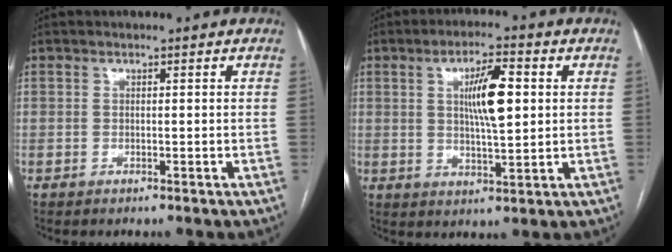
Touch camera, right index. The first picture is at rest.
{"total": 8.2, "force": [1.7, 1.6, 7.8], "torque": [-0.136, 0.005, 0.031]}